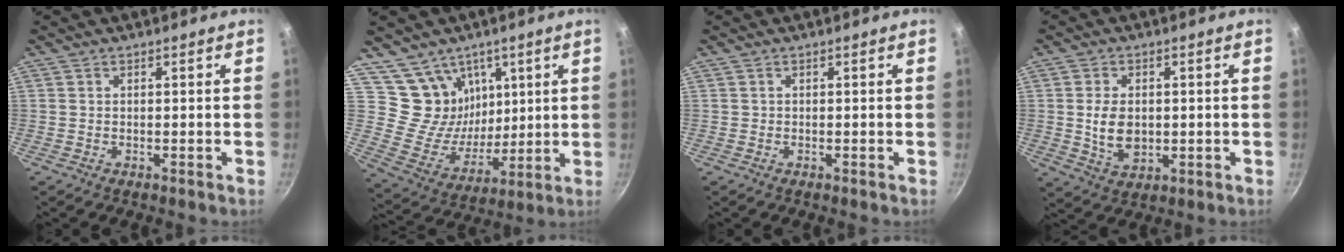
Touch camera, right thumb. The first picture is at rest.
{"total": 12.8, "force": [6.6, 10.1, 4.2], "torque": [-0.029, -0.060, 0.128]}
{"total": 0.0}
{"total": 7.2, "force": [0.1, 4.8, 5.3], "torque": [-0.088, -0.008, 0.007]}